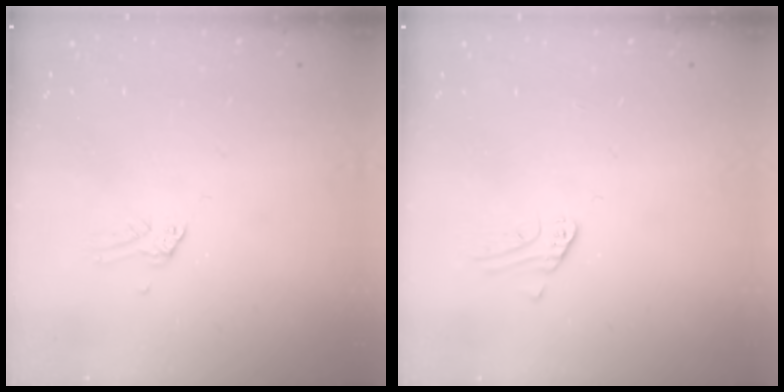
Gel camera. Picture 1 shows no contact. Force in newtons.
{"total": 2.3, "press": 2.3, "slide": 0.2}